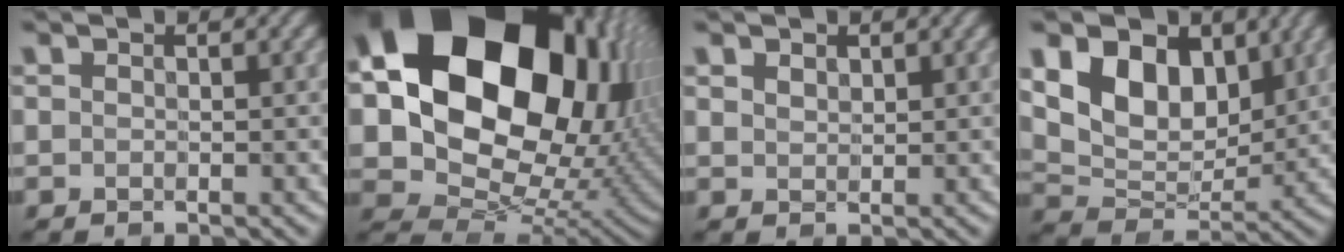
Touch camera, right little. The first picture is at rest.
{"total": 23.7, "force": [7.5, 17.4, 14.2], "torque": [-0.293, 0.036, 0.147]}
{"total": 1.4, "force": [0.8, 0.8, 0.7], "torque": [-0.015, -0.001, 0.015]}
{"total": 9.2, "force": [3.7, 5.9, 6.1], "torque": [-0.106, -0.002, 0.051]}